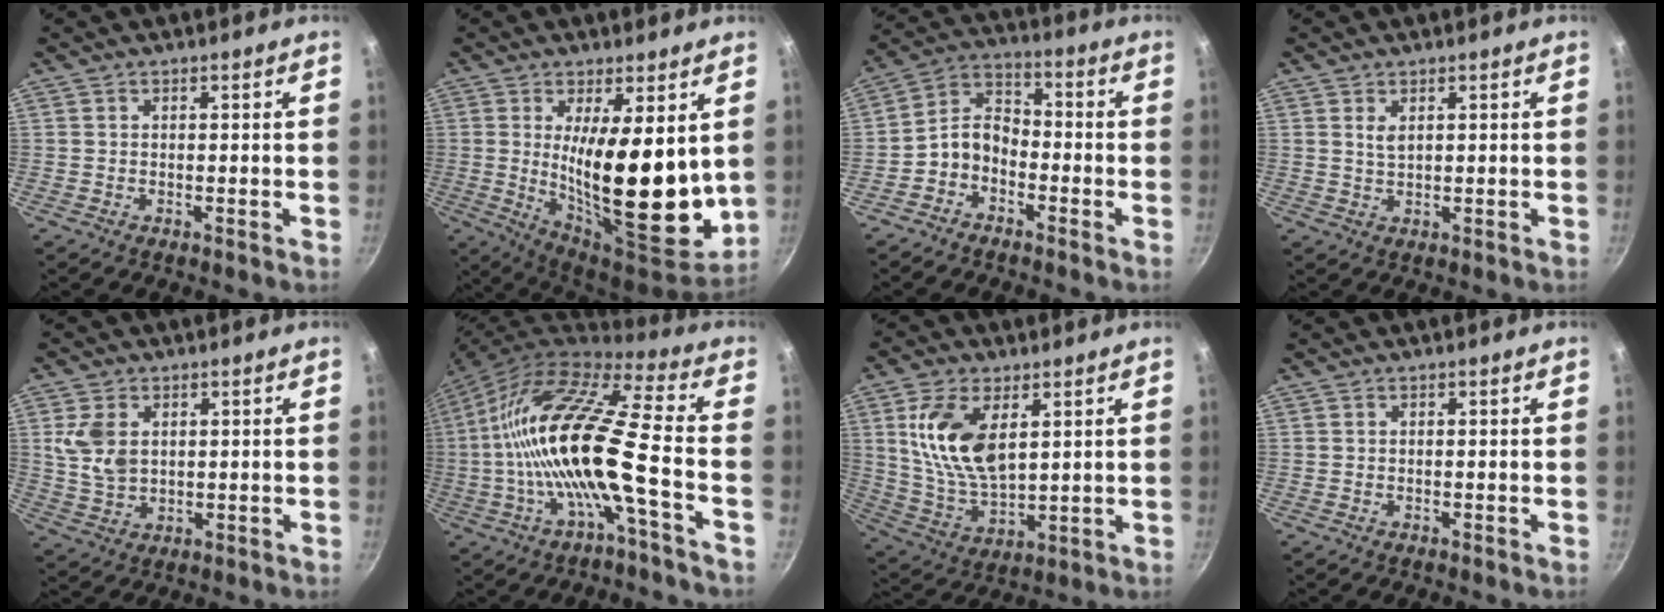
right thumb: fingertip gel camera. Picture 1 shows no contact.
{"total": 19.4, "force": [2.2, 6.7, 18.0], "torque": [-0.245, -0.043, 0.046]}
{"total": 7.3, "force": [-3.1, 5.1, 4.1], "torque": [-0.063, 0.051, -0.075]}
{"total": 2.1, "force": [0.9, 1.1, 1.6], "torque": [-0.027, -0.005, 0.019]}
{"total": 7.3, "force": [1.8, 5.1, 5.0], "torque": [-0.089, -0.012, 0.038]}
{"total": 19.2, "force": [-4.1, 3.1, 18.5], "torque": [-0.343, 0.039, -0.092]}
{"total": 14.3, "force": [4.4, 7.8, 11.2], "torque": [-0.206, -0.023, 0.094]}
{"total": 0.0}